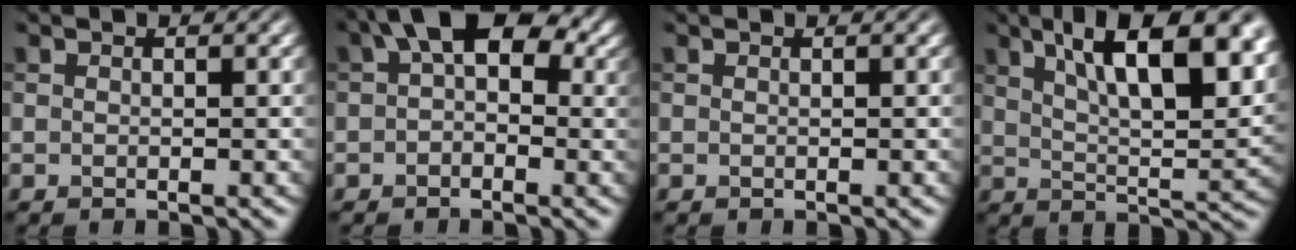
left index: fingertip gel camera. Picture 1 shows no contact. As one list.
[{"total": 7.0, "force": [2.0, 4.1, 5.3], "torque": [-0.067, 0.023, 0.013]}, {"total": 0.0}, {"total": 13.4, "force": [6.4, 4.8, 10.7], "torque": [-0.136, 0.013, 0.090]}]